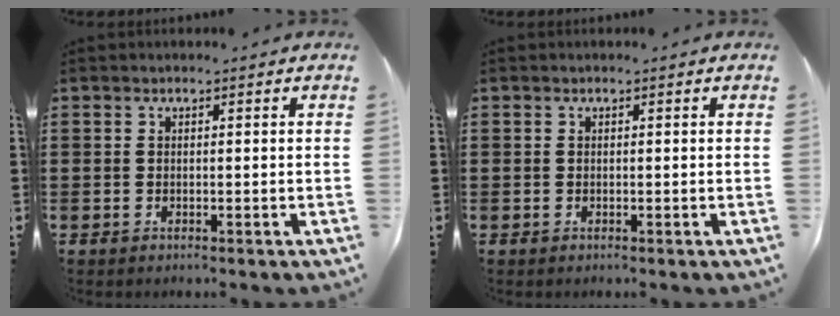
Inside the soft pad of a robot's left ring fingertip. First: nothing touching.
{"total": 0.0}